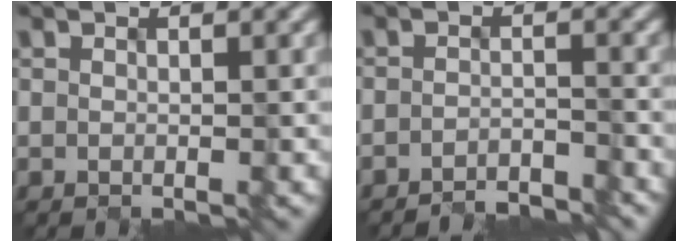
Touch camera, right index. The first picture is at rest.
{"total": 2.6, "force": [-2.6, 0.0, 0.0], "torque": [0.009, 0.001, -0.049]}